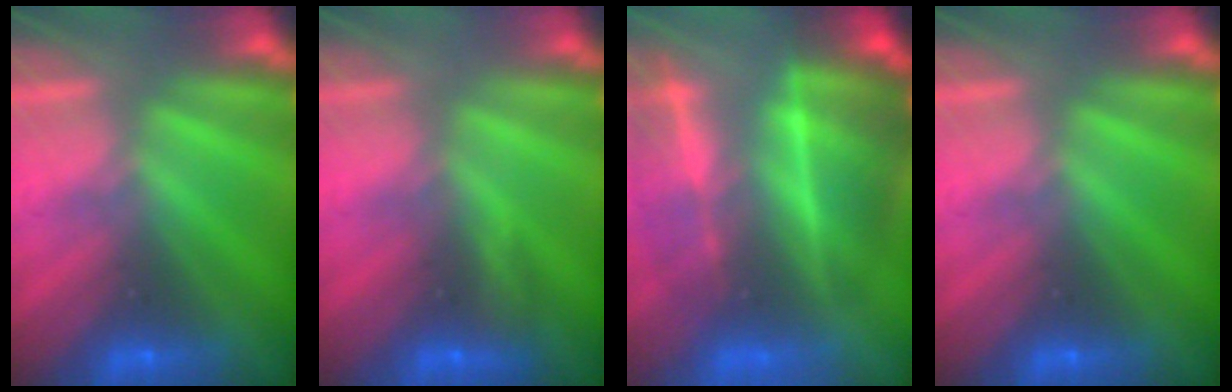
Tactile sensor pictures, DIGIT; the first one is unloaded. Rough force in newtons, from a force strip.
{"total": 2.9}
{"total": 8.9}
{"total": 0.0}